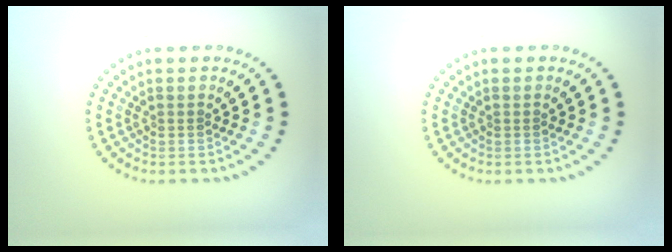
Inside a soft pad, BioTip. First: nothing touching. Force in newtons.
{"total": 0.0}